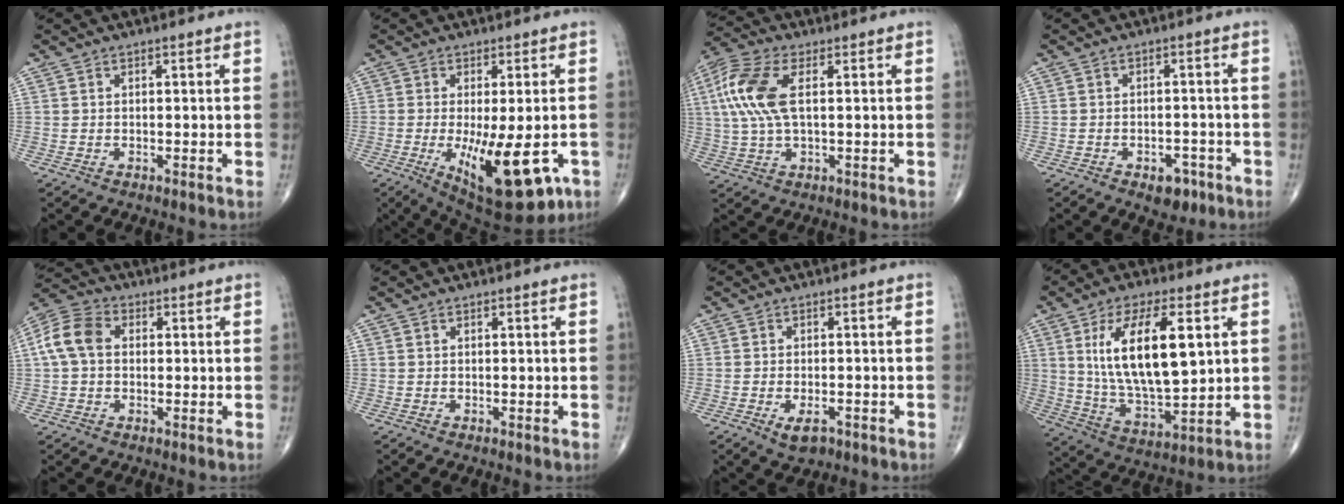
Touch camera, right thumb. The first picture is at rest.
{"total": 15.5, "force": [-4.6, 5.5, 13.8], "torque": [-0.195, -0.021, -0.049]}
{"total": 11.8, "force": [2.4, 5.3, 10.3], "torque": [-0.253, 0.015, 0.046]}
{"total": 4.8, "force": [-2.7, 2.9, 2.6], "torque": [-0.016, 0.018, -0.031]}
{"total": 8.6, "force": [1.0, 6.2, 5.9], "torque": [-0.122, 0.027, 0.010]}
{"total": 0.0}
{"total": 3.7, "force": [-1.7, 1.9, 2.6], "torque": [-0.041, 0.001, -0.023]}
{"total": 18.2, "force": [4.7, 7.4, 16.0], "torque": [-0.276, -0.020, 0.093]}